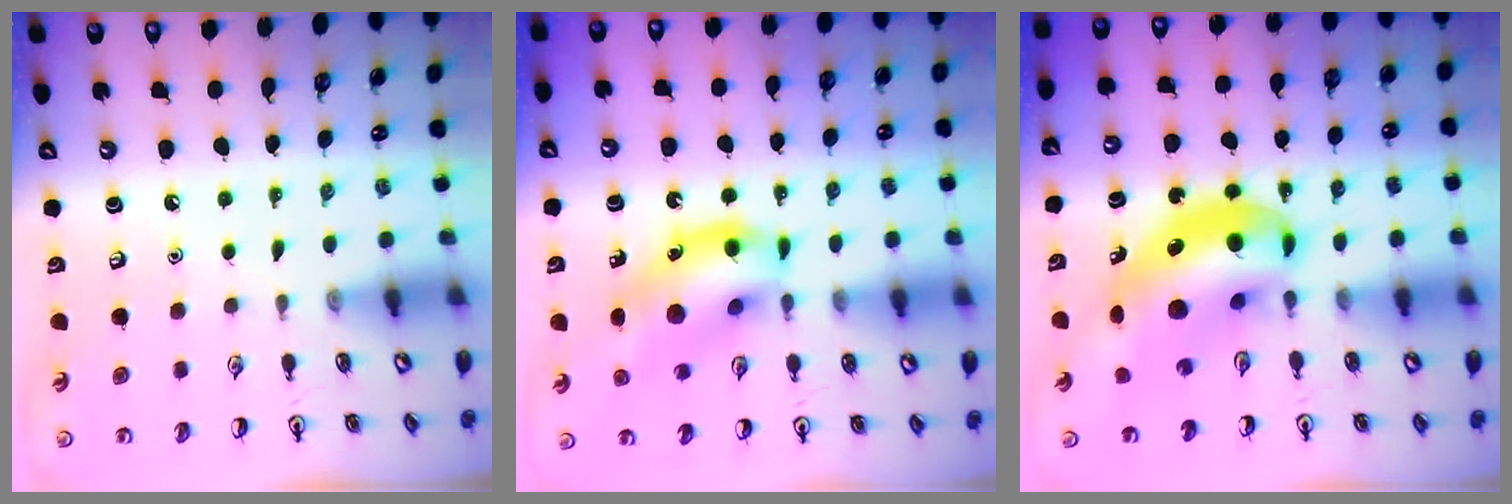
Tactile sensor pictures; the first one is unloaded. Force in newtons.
{"total": 14.4, "press": 13.8, "slide": 4.1}
{"total": 13.6, "press": 12.9, "slide": 4.2}